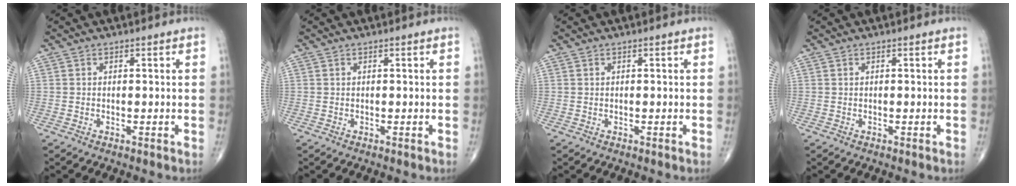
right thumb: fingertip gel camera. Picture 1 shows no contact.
{"total": 0.0}
{"total": 0.0}
{"total": 0.0}